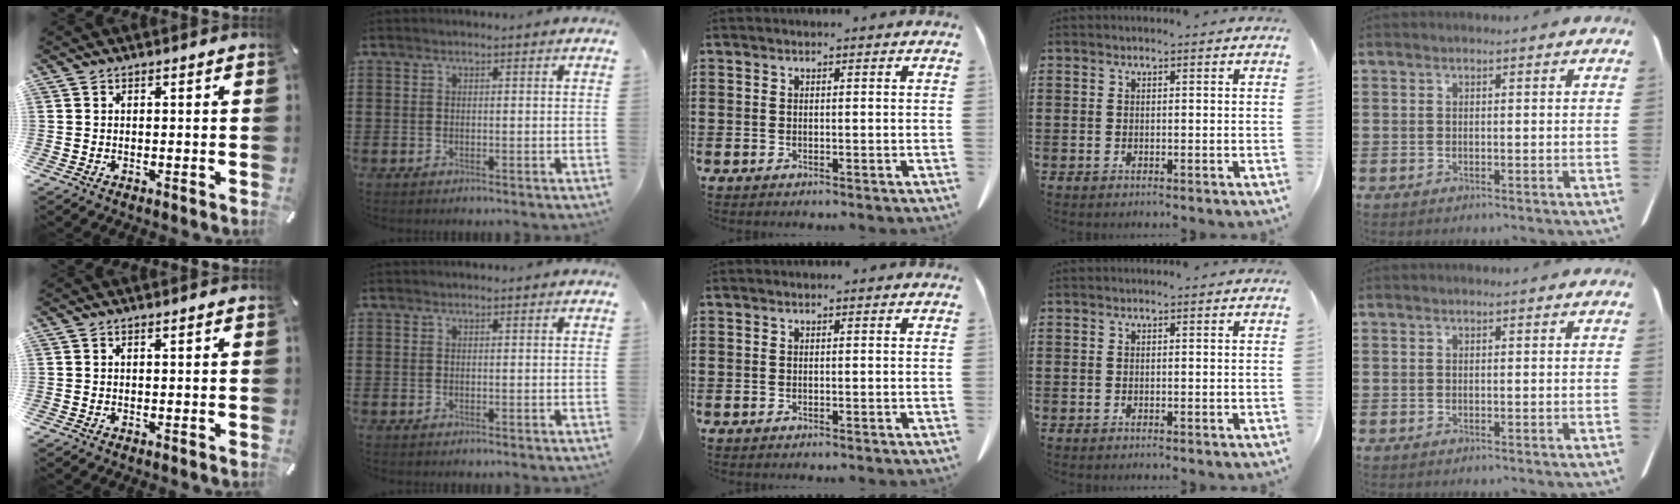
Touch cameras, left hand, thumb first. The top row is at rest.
{"thumb": {"total": 0.6, "force": [0.3, 0.1, 0.5], "torque": [-0.009, 0.001, 0.004]}}